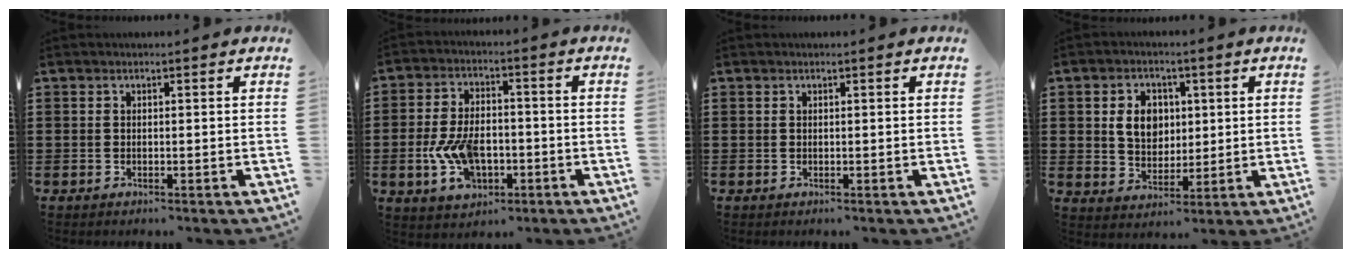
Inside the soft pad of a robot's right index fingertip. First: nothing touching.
{"total": 8.5, "force": [-2.4, 5.2, 6.3], "torque": [-0.150, 0.003, -0.047]}
{"total": 0.0}
{"total": 6.4, "force": [1.2, 5.0, 3.8], "torque": [-0.083, 0.014, 0.018]}